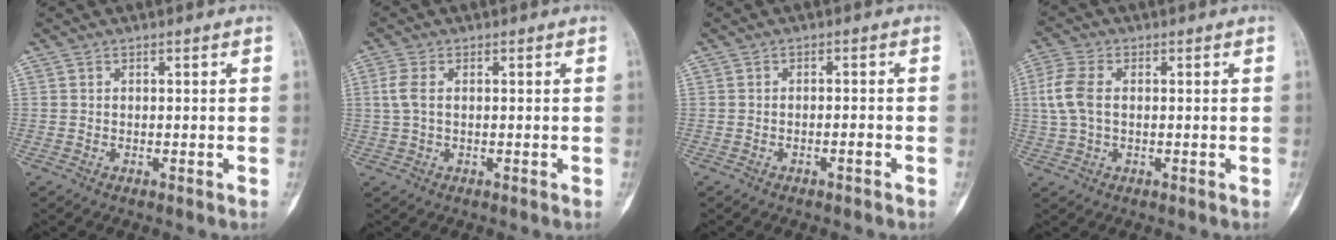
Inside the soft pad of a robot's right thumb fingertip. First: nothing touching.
{"total": 3.3, "force": [0.4, 1.9, 2.7], "torque": [-0.075, 0.008, 0.006]}
{"total": 1.3, "force": [-0.8, 0.3, 1.0], "torque": [-0.017, 0.011, -0.011]}
{"total": 6.6, "force": [0.5, 4.0, 5.2], "torque": [-0.131, 0.013, 0.006]}